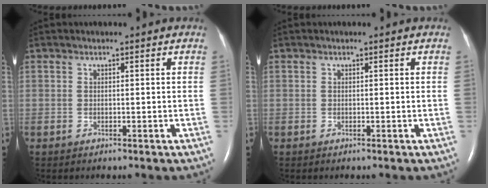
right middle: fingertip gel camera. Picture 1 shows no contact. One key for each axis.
{"total": 0.0}